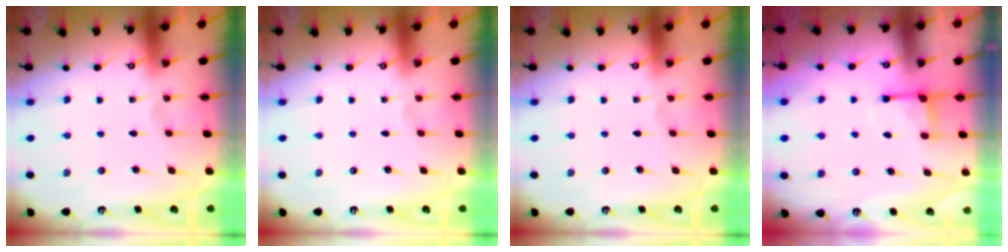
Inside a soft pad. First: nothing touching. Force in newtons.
{"total": 0.0}
{"total": 0.0}
{"total": 3.5, "press": 3.4, "slide": 0.7}